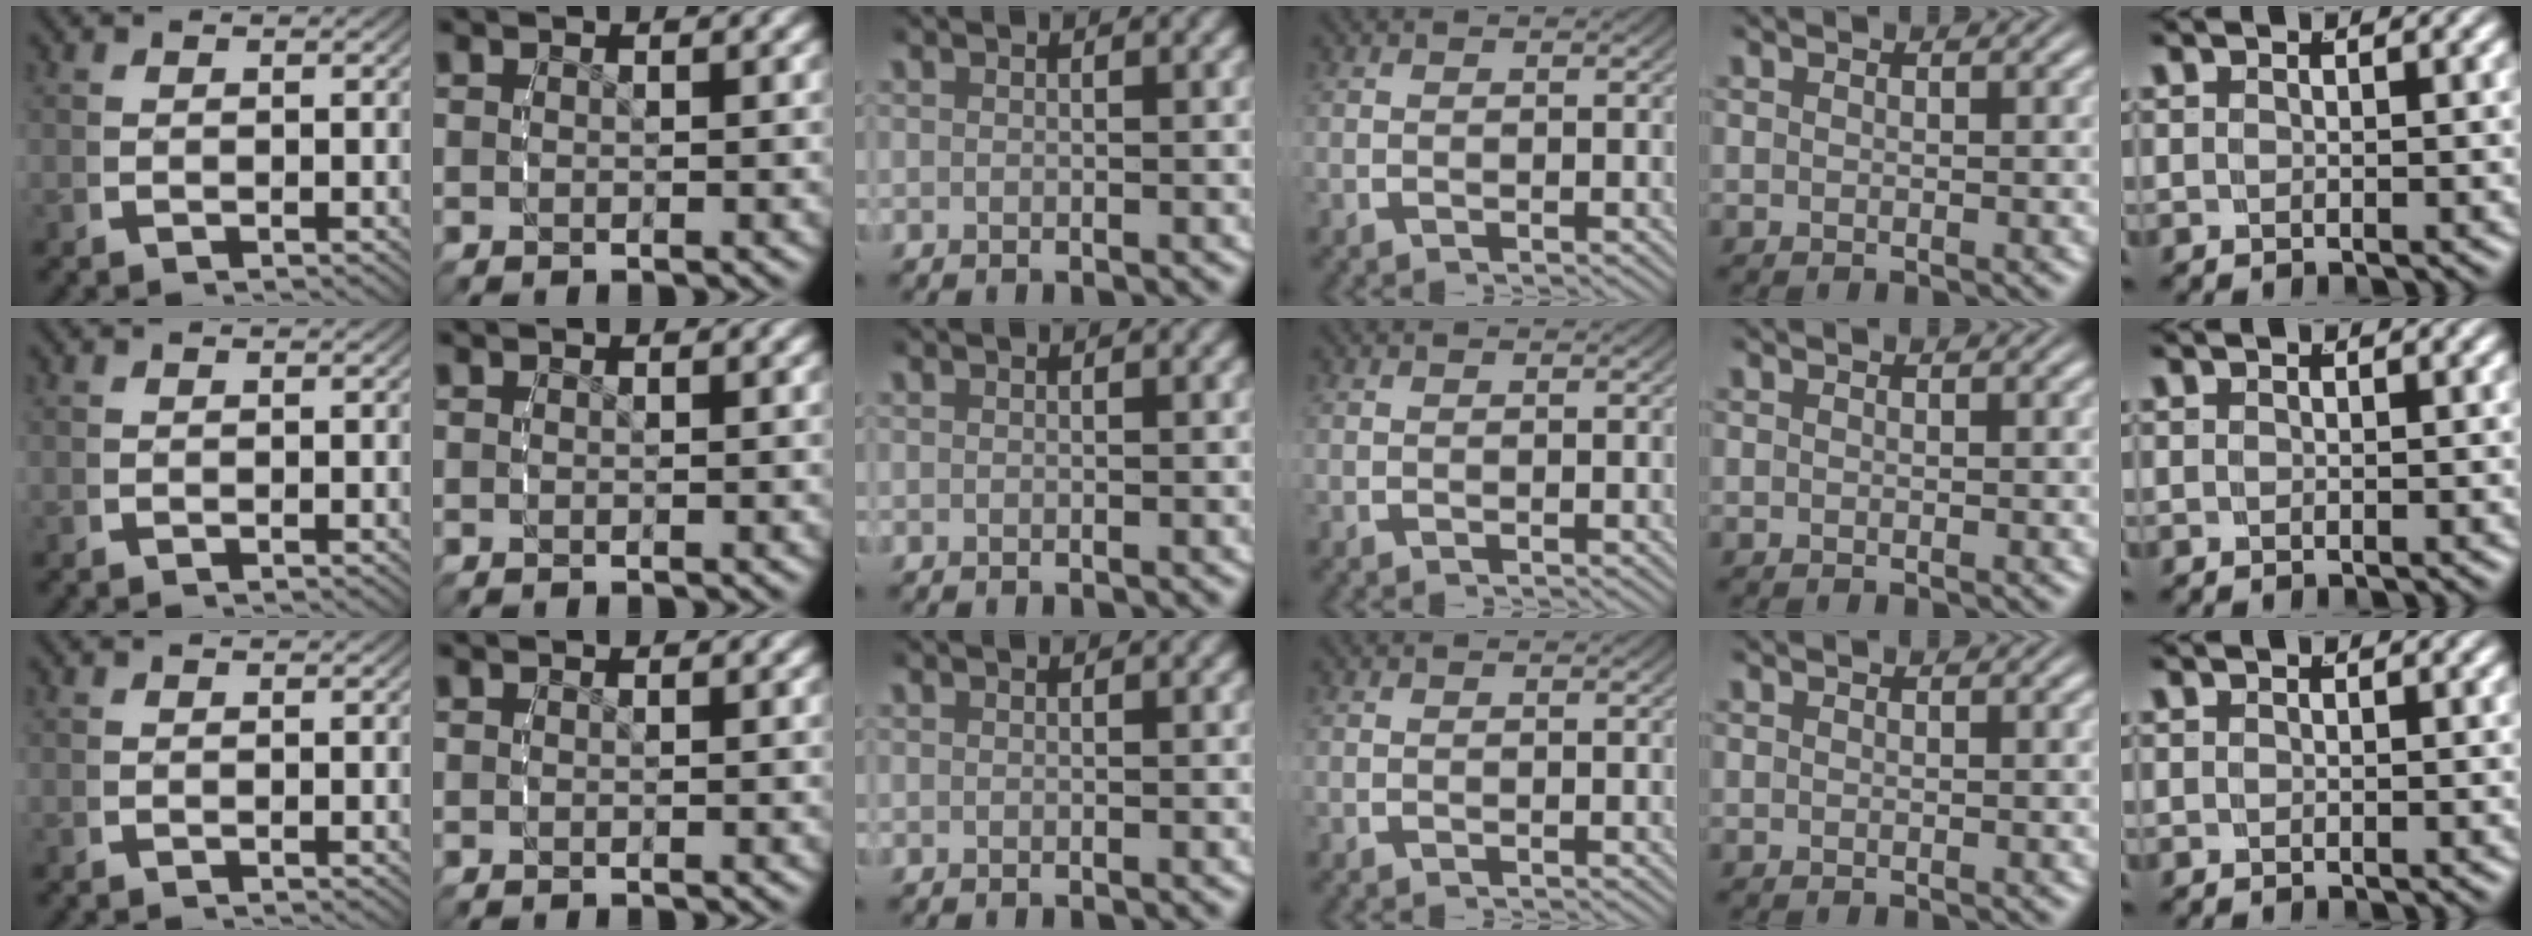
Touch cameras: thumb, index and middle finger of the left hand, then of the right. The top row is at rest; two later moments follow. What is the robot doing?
{"motion": "reach", "object": "glasses case"}